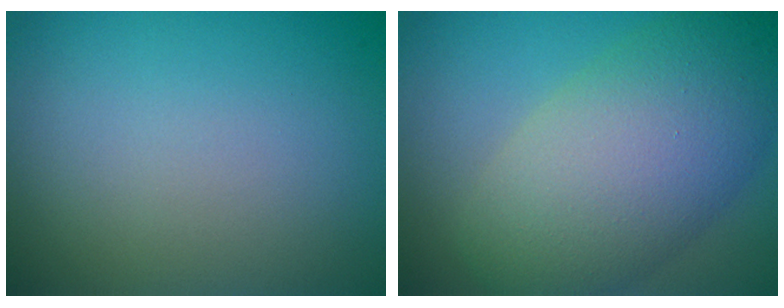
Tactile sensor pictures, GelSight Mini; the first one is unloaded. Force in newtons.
{"total": 9.2, "press": 9.2, "slide": 0.5}